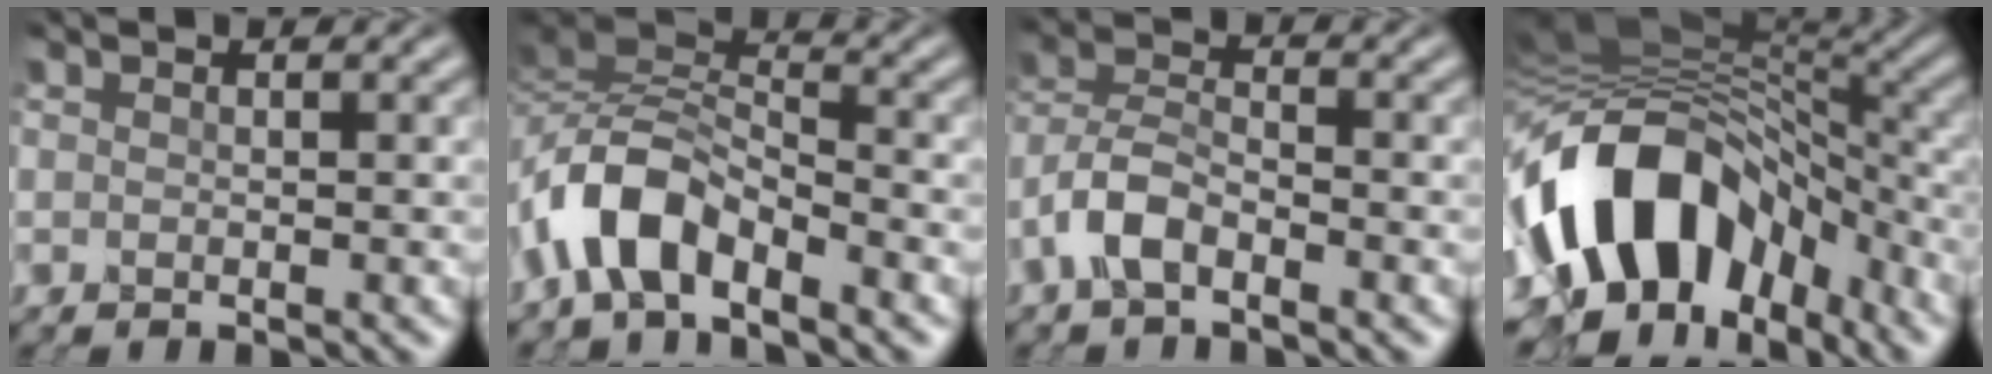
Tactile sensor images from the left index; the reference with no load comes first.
{"total": 5.2, "force": [-3.3, 2.1, 3.5], "torque": [-0.068, 0.012, -0.072]}
{"total": 3.6, "force": [-2.4, 1.3, 2.4], "torque": [-0.056, 0.013, -0.056]}
{"total": 13.9, "force": [-4.9, 9.0, 9.4], "torque": [-0.177, 0.016, -0.086]}